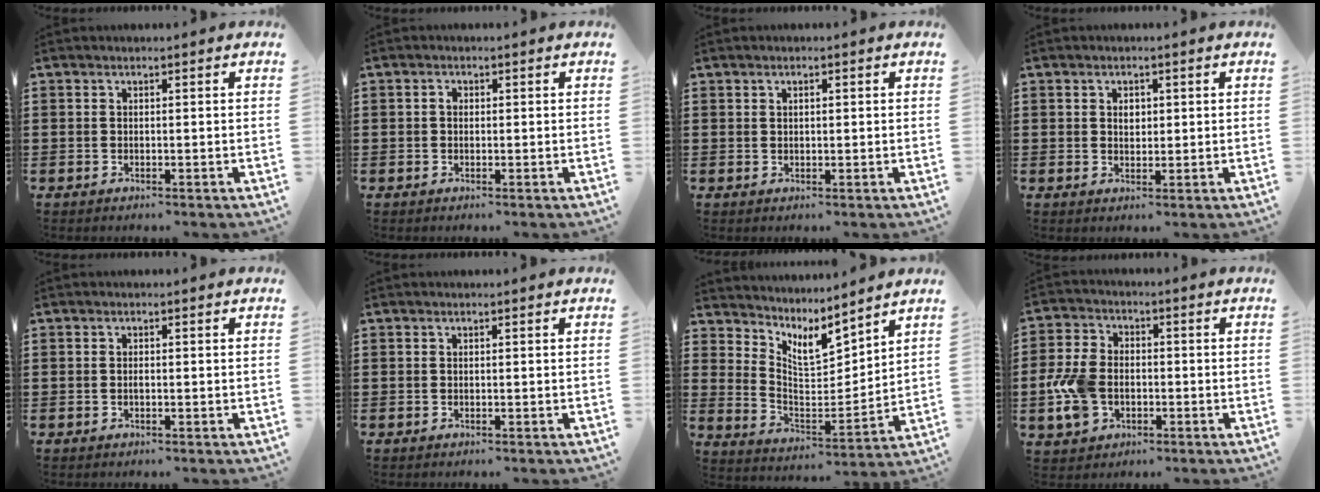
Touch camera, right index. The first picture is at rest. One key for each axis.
{"total": 1.0, "fx": 0.0, "fy": 0.8, "fz": 0.6, "tx": -0.013, "ty": 0.004, "tz": -0.001}
{"total": 1.0, "fx": 0.5, "fy": 0.5, "fz": 0.6, "tx": -0.014, "ty": 0.006, "tz": 0.009}
{"total": 1.8, "fx": 0.6, "fy": 1.3, "fz": 1.1, "tx": -0.015, "ty": 0.006, "tz": 0.008}
{"total": 0.5, "fx": -0.1, "fy": 0.2, "fz": 0.5, "tx": -0.012, "ty": -0.003, "tz": -0.002}
{"total": 0.0}
{"total": 5.8, "fx": 4.8, "fy": 1.8, "fz": 2.8, "tx": -0.076, "ty": -0.034, "tz": 0.083}
{"total": 8.1, "fx": -1.8, "fy": 5.5, "fz": 5.6, "tx": -0.148, "ty": 0.002, "tz": -0.038}